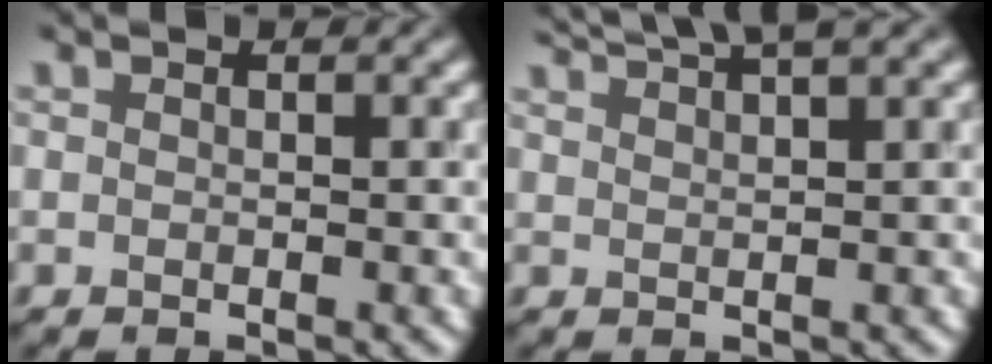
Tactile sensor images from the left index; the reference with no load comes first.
{"total": 5.4, "force": [4.4, 0.7, 3.0], "torque": [-0.027, 0.021, 0.051]}